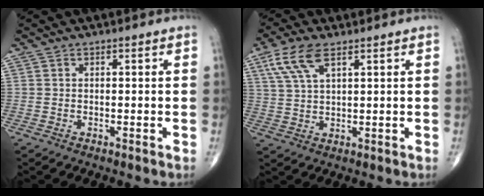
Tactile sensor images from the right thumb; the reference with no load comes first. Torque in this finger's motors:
{"motor_torque": [-0.53, 0.70, 0.72, 0.59, 0.06]}